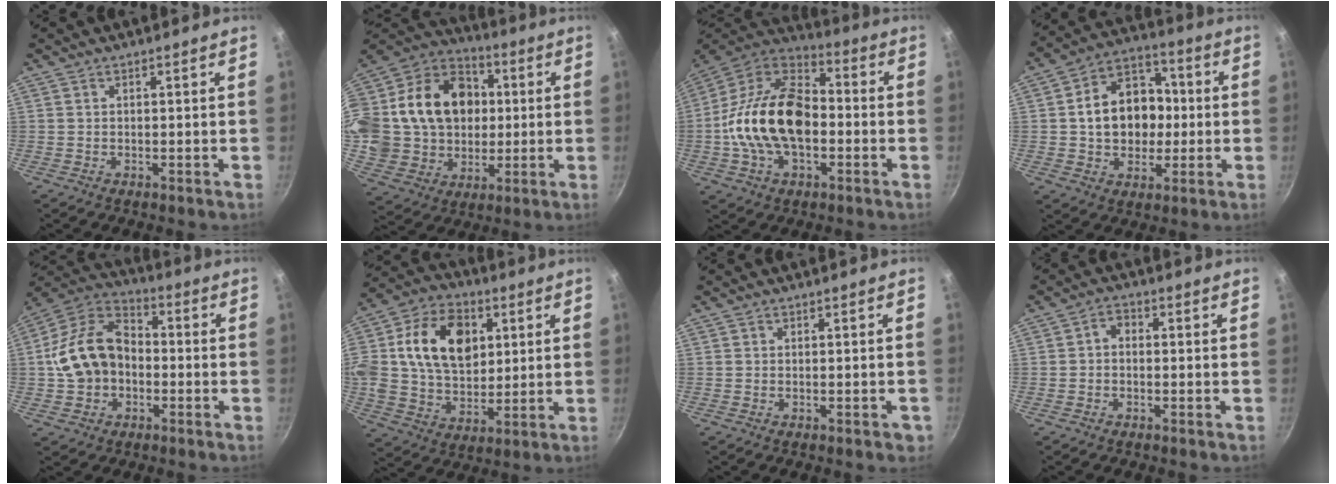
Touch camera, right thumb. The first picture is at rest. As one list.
[{"total": 27.9, "force": [3.5, 22.0, 16.7], "torque": [-0.308, 0.035, 0.070]}, {"total": 21.8, "force": [-2.5, 13.5, 16.9], "torque": [-0.289, 0.042, -0.060]}, {"total": 15.0, "force": [0.2, 11.8, 9.3], "torque": [-0.113, 0.031, -0.003]}, {"total": 14.8, "force": [-1.4, 11.0, 9.8], "torque": [-0.152, 0.042, -0.039]}, {"total": 23.2, "force": [5.6, 16.5, 15.4], "torque": [-0.275, 0.019, 0.091]}, {"total": 1.9, "force": [-0.8, 0.8, 1.4], "torque": [-0.006, 0.005, -0.010]}, {"total": 2.4, "force": [-0.4, 1.8, 1.5], "torque": [-0.024, 0.012, -0.015]}]